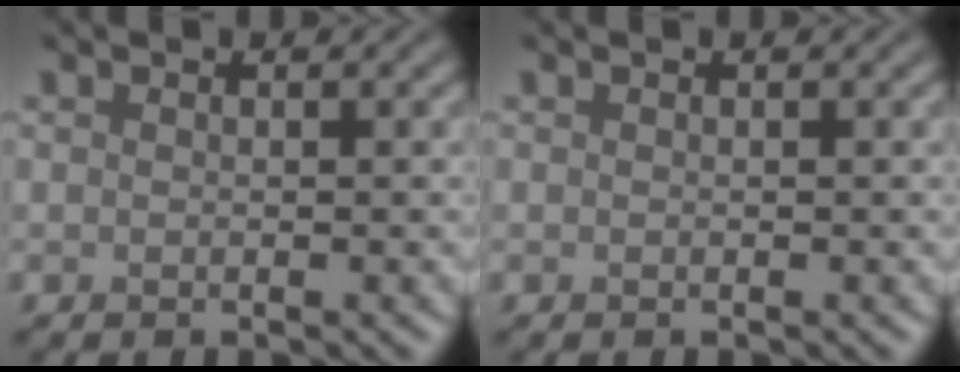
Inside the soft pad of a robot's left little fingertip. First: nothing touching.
{"total": 0.0}